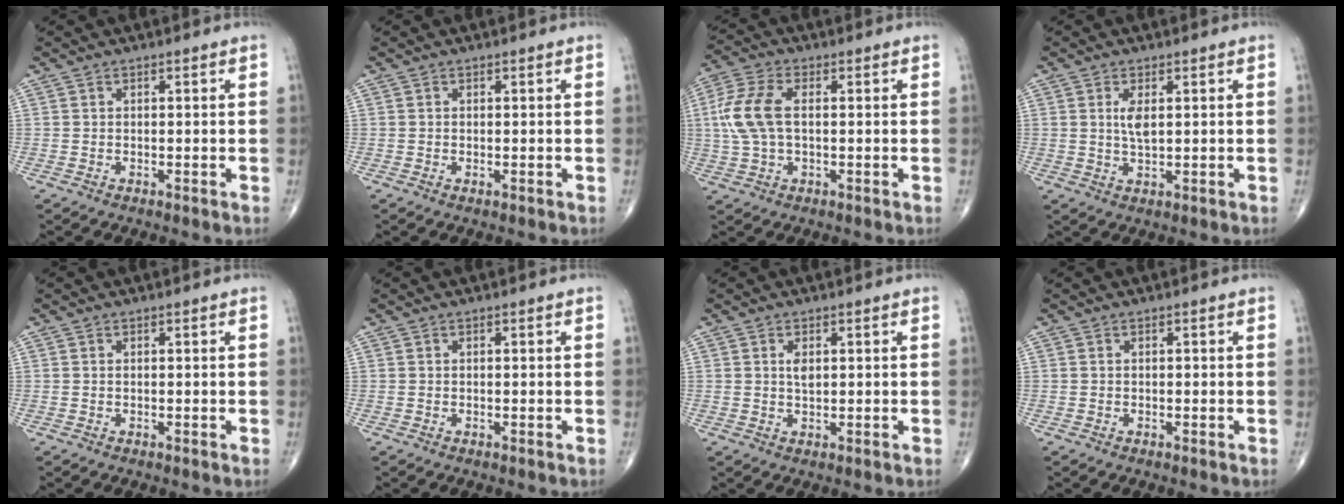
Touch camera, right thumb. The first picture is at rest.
{"total": 0.0}
{"total": 9.7, "force": [0.8, 5.2, 8.1], "torque": [-0.195, 0.016, 0.015]}
{"total": 3.3, "force": [0.9, 1.3, 2.9], "torque": [-0.055, -0.005, 0.020]}
{"total": 0.0}
{"total": 0.0}
{"total": 2.1, "force": [0.6, 1.1, 1.7], "torque": [-0.027, -0.002, 0.012]}
{"total": 0.0}